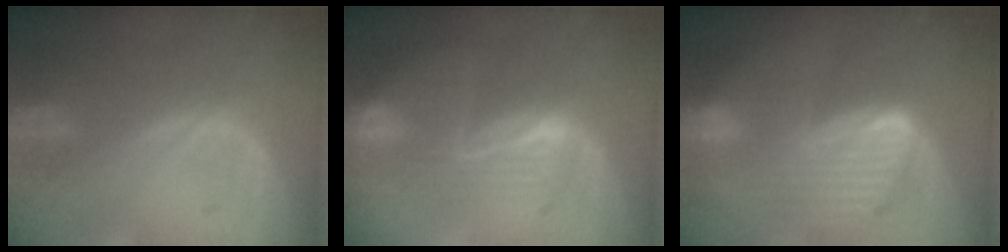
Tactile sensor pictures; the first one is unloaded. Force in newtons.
{"total": 7.1, "press": 6.9, "slide": 1.9}
{"total": 9.9, "press": 8.4, "slide": 5.1}